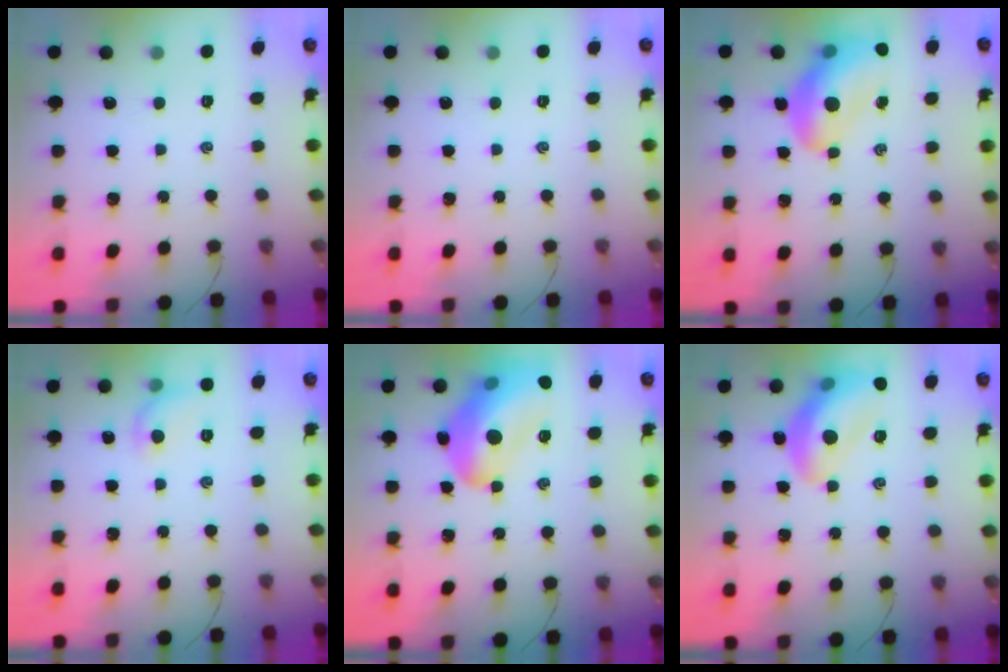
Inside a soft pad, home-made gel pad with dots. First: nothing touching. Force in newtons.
{"total": 0.0}
{"total": 13.2, "press": 12.6, "slide": 3.7}
{"total": 6.6, "press": 6.5, "slide": 1.3}
{"total": 20.0, "press": 19.8, "slide": 2.9}
{"total": 14.7, "press": 14.6, "slide": 1.5}